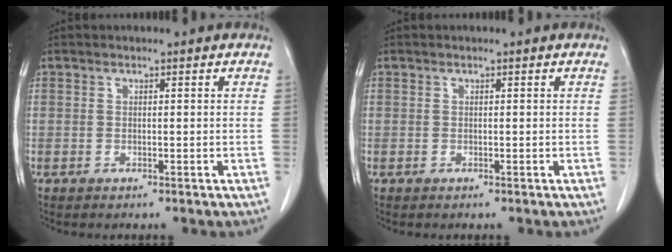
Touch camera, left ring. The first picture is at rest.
{"total": 0.0}